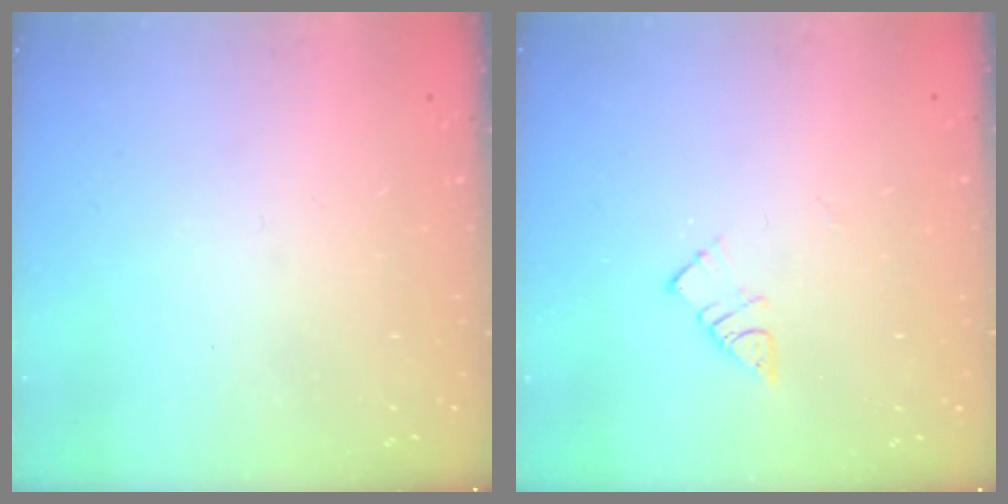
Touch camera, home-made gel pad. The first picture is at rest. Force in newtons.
{"total": 5.7, "press": 5.6, "slide": 0.6}